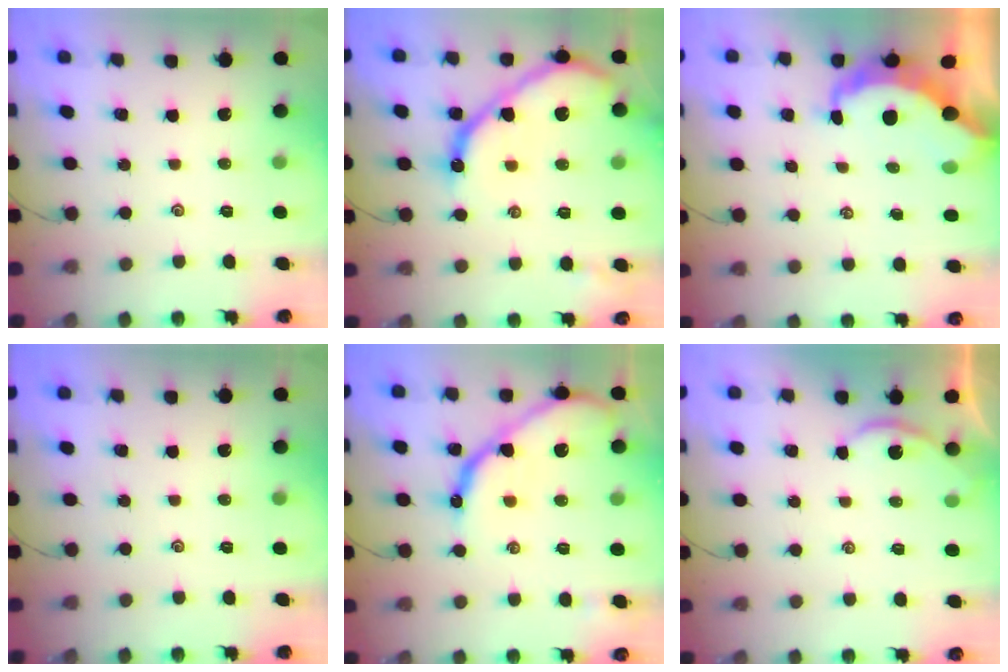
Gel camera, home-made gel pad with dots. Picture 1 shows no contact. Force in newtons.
{"total": 14.3, "press": 14.3, "slide": 1.2}
{"total": 8.1, "press": 8.0, "slide": 1.0}
{"total": 0.0}
{"total": 13.2, "press": 13.1, "slide": 1.4}
{"total": 1.2, "press": 1.1, "slide": 0.1}